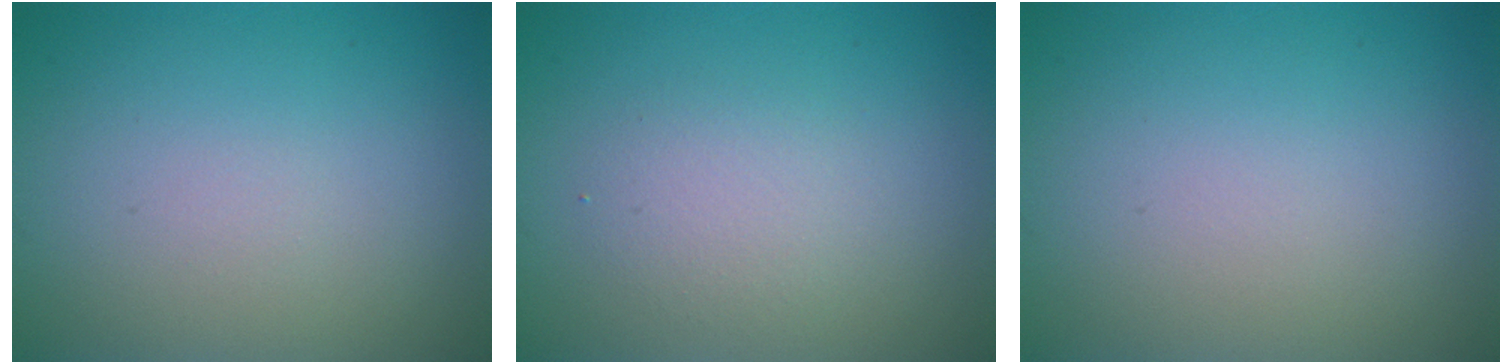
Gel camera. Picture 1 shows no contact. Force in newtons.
{"total": 2.0, "press": 2.0, "slide": 0.1}
{"total": 0.0}